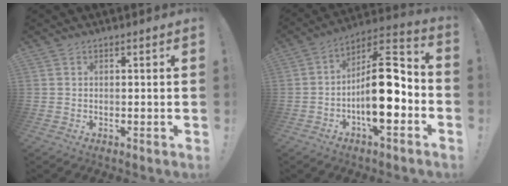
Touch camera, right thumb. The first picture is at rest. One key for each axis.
{"total": 18.7, "fx": -3.9, "fy": 6.8, "fz": 17.0, "tx": -0.271, "ty": 0.021, "tz": -0.060}